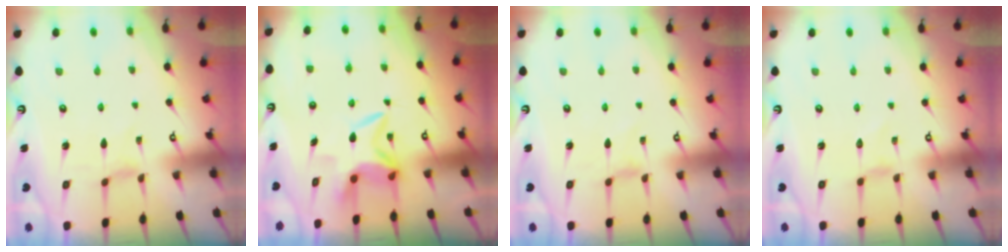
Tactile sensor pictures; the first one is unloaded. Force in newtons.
{"total": 5.7, "press": 5.7, "slide": 0.6}
{"total": 0.0}
{"total": 0.0}